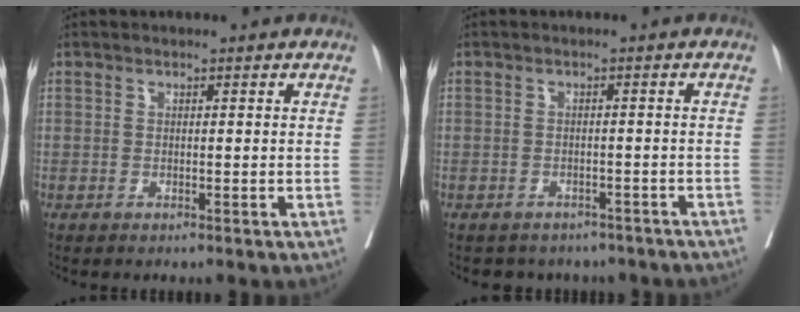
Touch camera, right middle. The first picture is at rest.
{"total": 8.5, "force": [-7.2, 4.2, 1.5], "torque": [-0.014, 0.007, -0.074]}